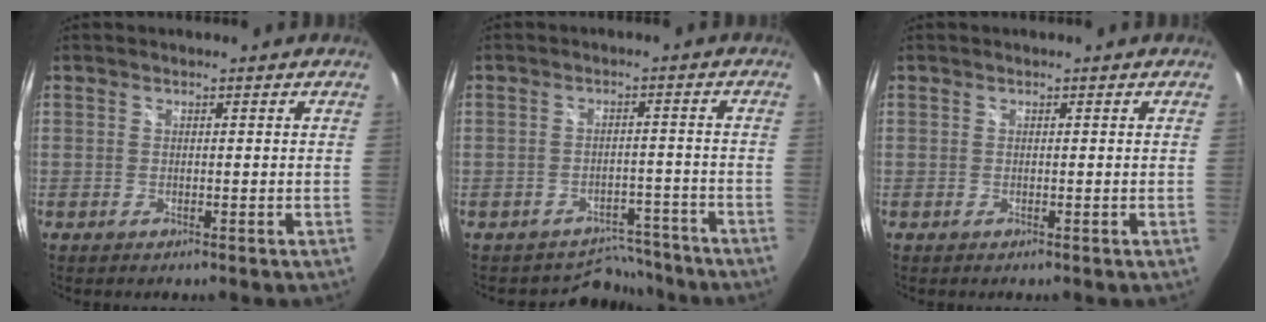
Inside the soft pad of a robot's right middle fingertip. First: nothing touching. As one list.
[{"total": 5.8, "force": [-5.2, 2.3, -1.1], "torque": [0.021, 0.025, -0.072]}, {"total": 0.0}]